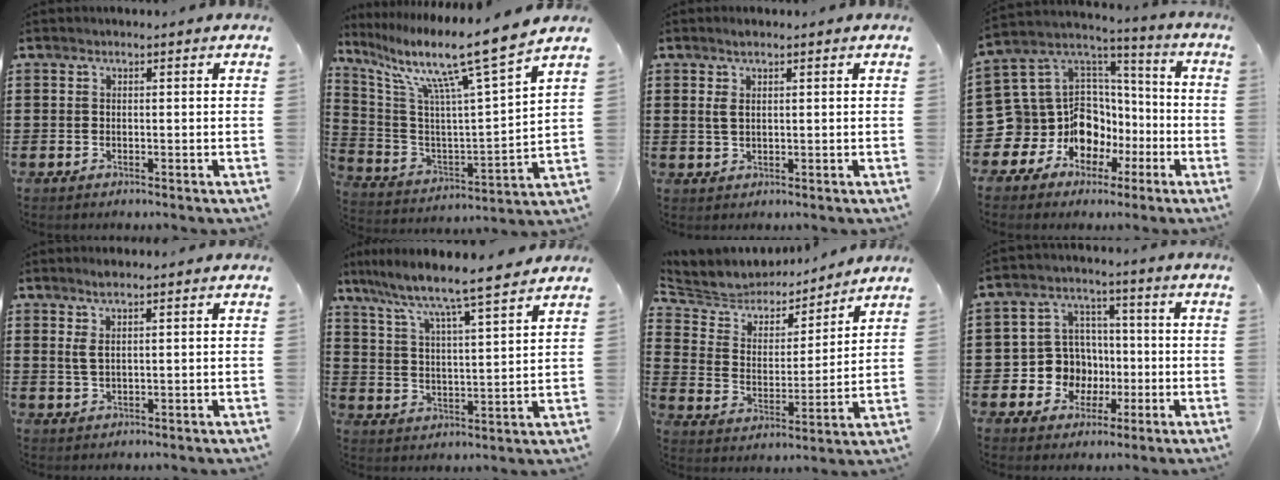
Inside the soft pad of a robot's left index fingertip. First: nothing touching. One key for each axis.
{"total": 12.7, "fx": 9.3, "fy": 0.1, "fz": 8.7, "tx": -0.179, "ty": -0.066, "tz": 0.140}
{"total": 2.3, "fx": 1.0, "fy": 0.8, "fz": 1.9, "tx": -0.040, "ty": 0.006, "tz": 0.017}
{"total": 12.7, "fx": -4.4, "fy": 11.5, "fz": 3.4, "tx": -0.114, "ty": -0.021, "tz": -0.058}
{"total": 2.9, "fx": 1.5, "fy": 0.7, "fz": 2.4, "tx": -0.050, "ty": 0.004, "tz": 0.026}
{"total": 6.1, "fx": 5.5, "fy": -0.4, "fz": 2.8, "tx": -0.077, "ty": -0.042, "tz": 0.083}
{"total": 4.9, "fx": 4.6, "fy": 1.7, "fz": -0.1, "tx": -0.036, "ty": -0.038, "tz": 0.074}
{"total": 8.3, "fx": -0.8, "fy": 7.9, "fz": 2.1, "tx": -0.067, "ty": 0.012, "tz": -0.005}